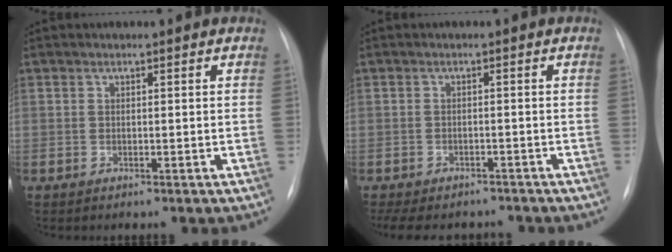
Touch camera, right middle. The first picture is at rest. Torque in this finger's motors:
{"motor_torque": [0.81, -0.83, 0.32, 0.04]}